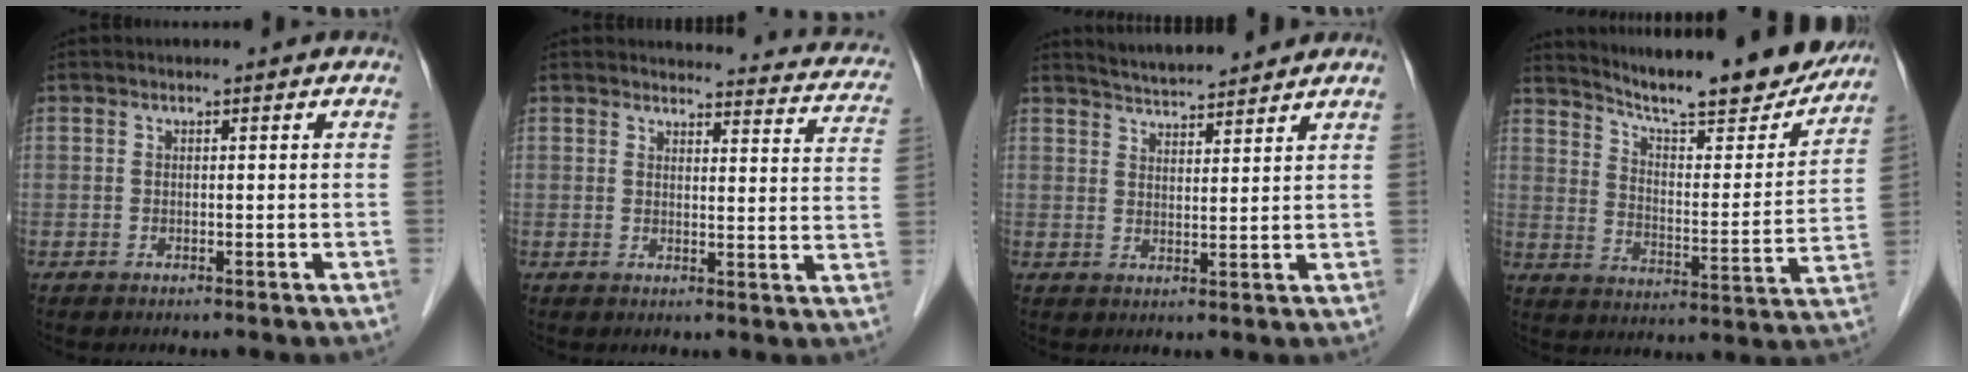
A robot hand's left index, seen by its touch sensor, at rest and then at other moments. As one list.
[{"total": 15.2, "force": [14.5, 3.0, 3.3], "torque": [-0.002, -0.055, 0.127]}, {"total": 7.1, "force": [6.8, 0.4, 2.0], "torque": [-0.042, 0.017, 0.108]}, {"total": 22.2, "force": [20.0, 2.7, 9.3], "torque": [-0.141, -0.042, 0.271]}]